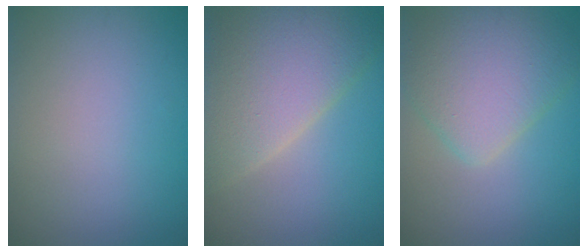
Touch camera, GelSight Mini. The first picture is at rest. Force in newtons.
{"total": 7.6, "press": 7.6, "slide": 0.4}
{"total": 5.9, "press": 5.9, "slide": 0.4}